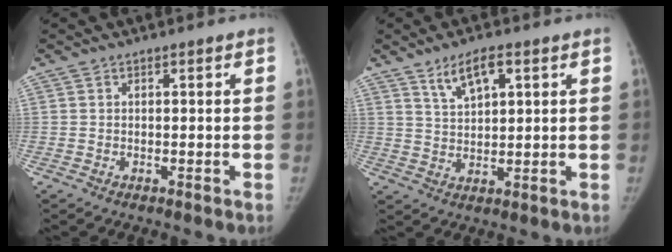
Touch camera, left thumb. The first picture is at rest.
{"total": 6.3, "force": [3.5, 2.4, 4.6], "torque": [-0.075, -0.013, 0.066]}